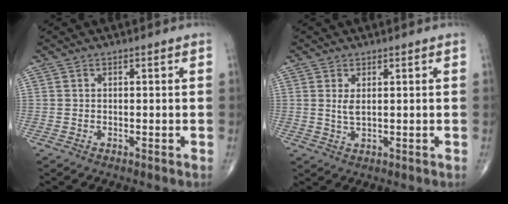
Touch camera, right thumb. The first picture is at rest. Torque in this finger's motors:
{"motor_torque": [-0.76, 0.07, -0.22, -0.02, 0.00]}